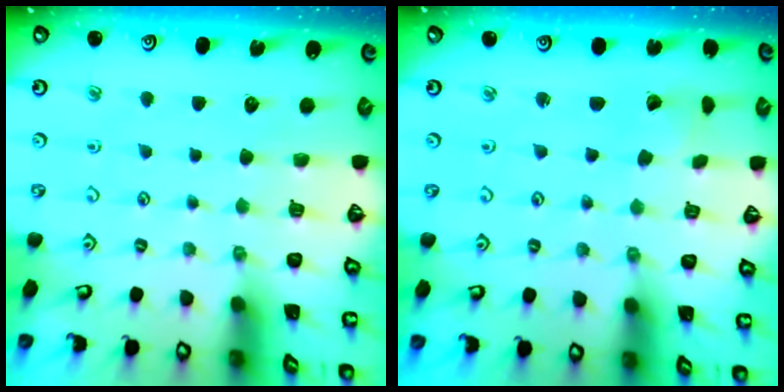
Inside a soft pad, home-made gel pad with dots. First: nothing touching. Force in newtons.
{"total": 2.1, "press": 2.1, "slide": 0.2}